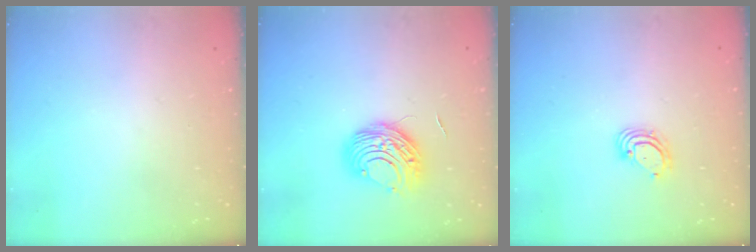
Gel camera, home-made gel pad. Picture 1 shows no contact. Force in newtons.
{"total": 9.1, "press": 9.1, "slide": 0.5}
{"total": 4.3, "press": 4.3, "slide": 0.2}